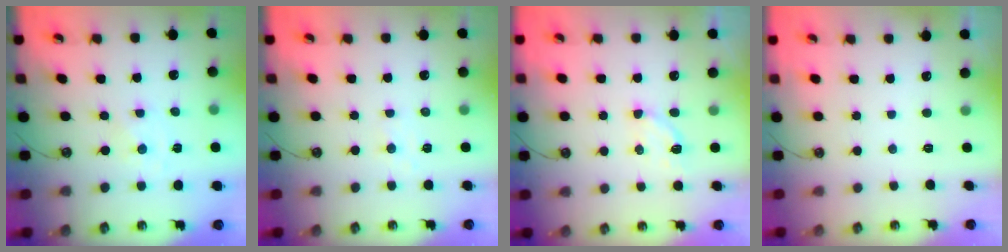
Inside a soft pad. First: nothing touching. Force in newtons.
{"total": 4.8, "press": 4.8, "slide": 0.6}
{"total": 4.5, "press": 4.3, "slide": 1.1}
{"total": 0.0}